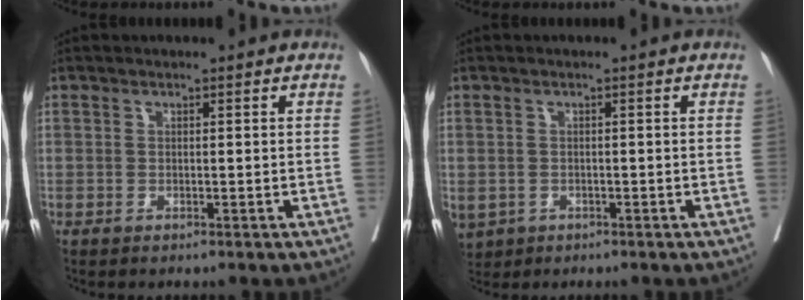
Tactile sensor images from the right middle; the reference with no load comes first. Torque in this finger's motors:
{"motor_torque": [1.25, -0.88, 1.05, 0.21]}